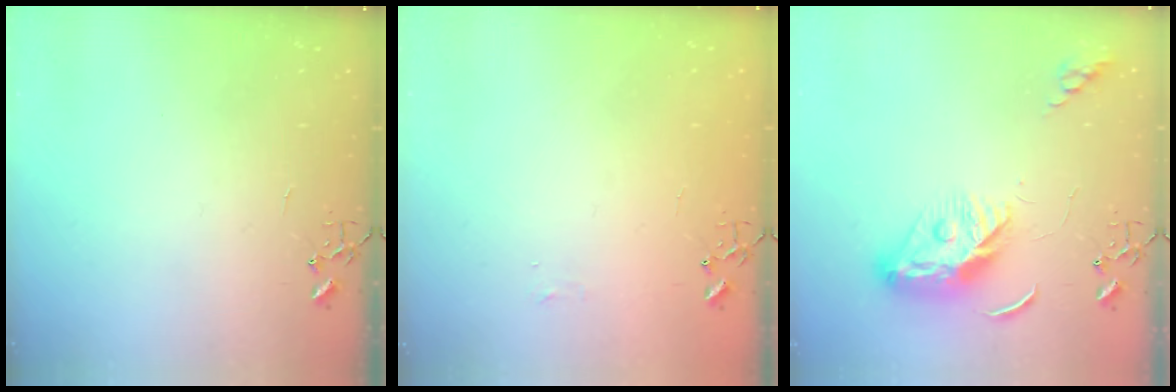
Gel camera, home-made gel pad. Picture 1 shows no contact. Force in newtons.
{"total": 3.8, "press": 3.8, "slide": 0.6}
{"total": 9.5, "press": 9.5, "slide": 0.5}